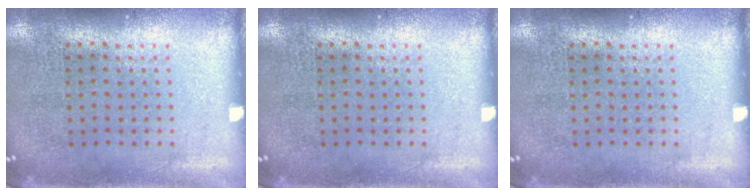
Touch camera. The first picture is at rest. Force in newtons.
{"total": 0.0}
{"total": 0.0}